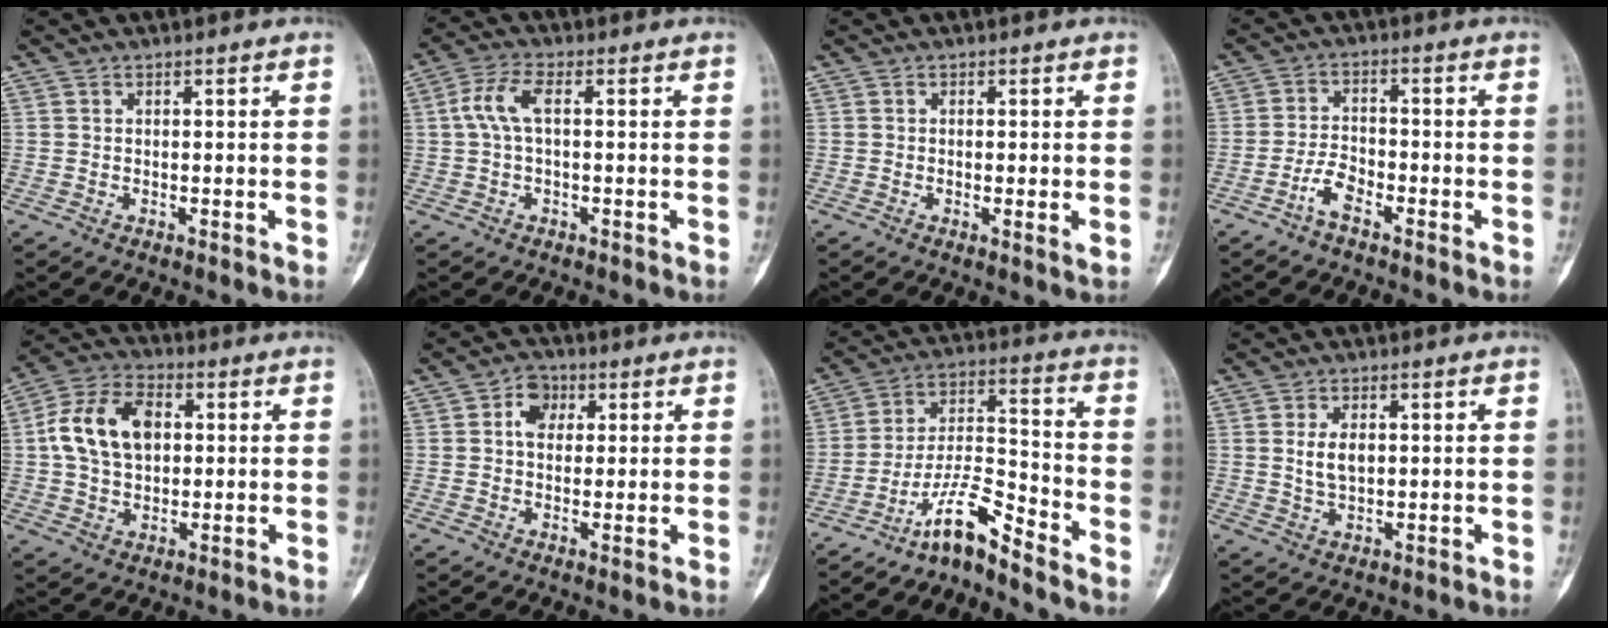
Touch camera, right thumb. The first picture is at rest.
{"total": 5.6, "force": [0.6, 2.4, 5.1], "torque": [-0.121, 0.018, 0.008]}
{"total": 1.9, "force": [-0.1, 0.3, 1.9], "torque": [-0.031, -0.007, -0.005]}
{"total": 4.3, "force": [-2.9, 1.8, 2.6], "torque": [-0.045, 0.023, -0.060]}
{"total": 13.4, "force": [1.9, 9.0, 9.7], "torque": [-0.163, 0.017, 0.027]}
{"total": 5.5, "force": [1.5, 4.2, 3.2], "torque": [-0.022, 0.000, 0.019]}
{"total": 9.5, "force": [-7.9, 1.1, 5.1], "torque": [-0.102, 0.083, -0.150]}
{"total": 4.4, "force": [0.8, 2.5, 3.5], "torque": [-0.061, -0.008, 0.019]}